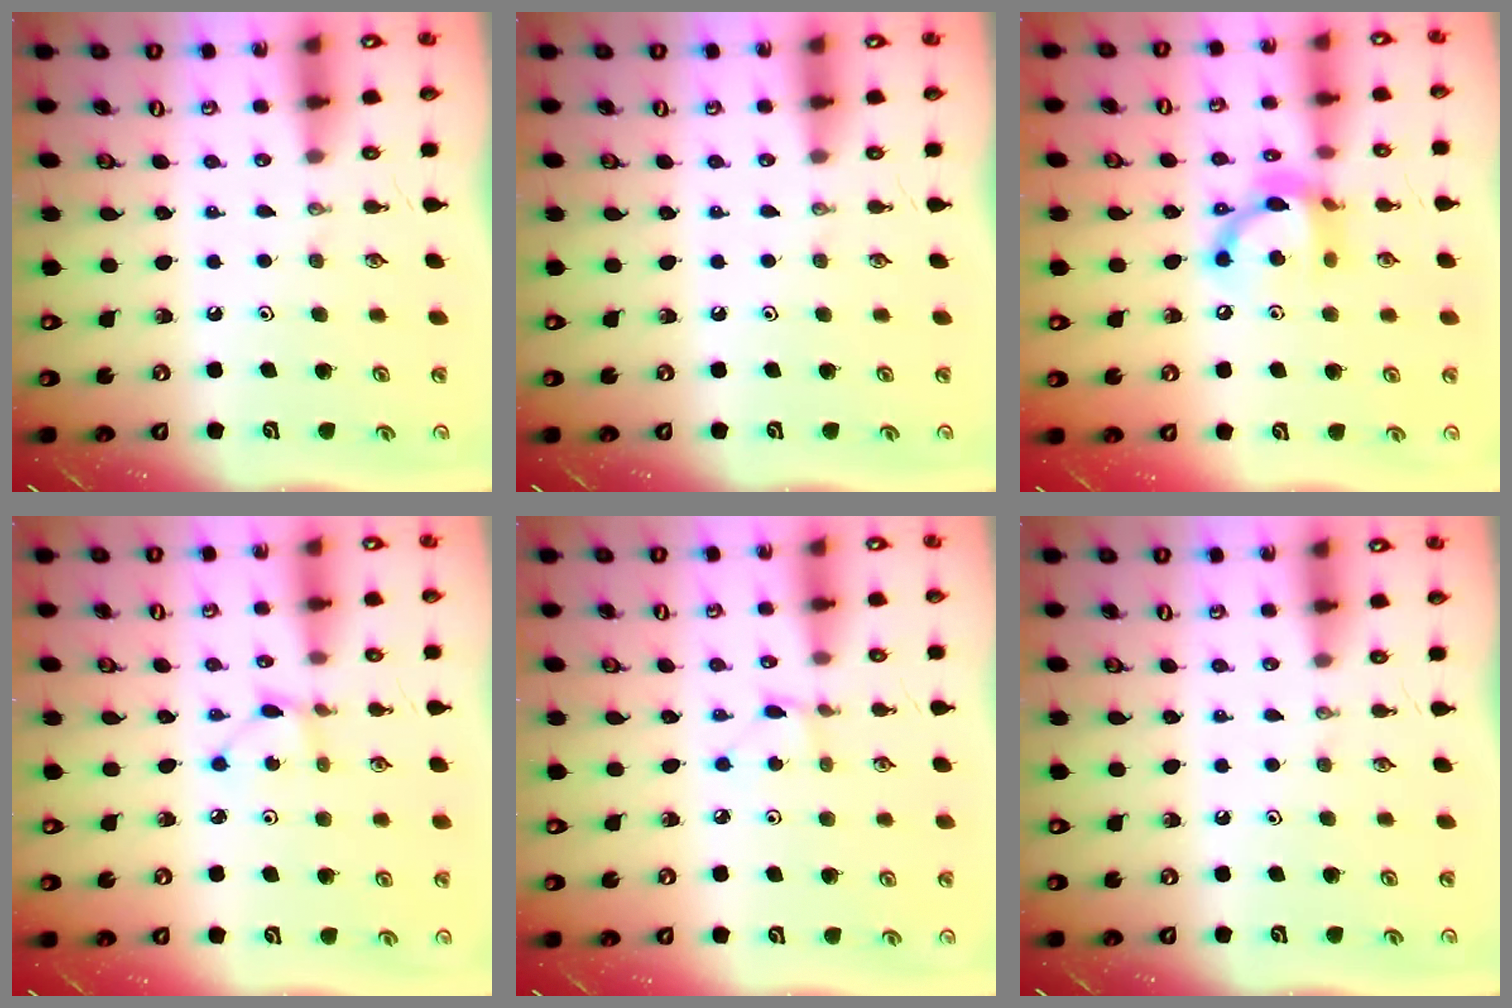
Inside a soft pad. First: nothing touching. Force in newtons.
{"total": 0.0}
{"total": 13.0, "press": 13.0, "slide": 1.0}
{"total": 1.5, "press": 1.5, "slide": 0.2}
{"total": 1.3, "press": 1.2, "slide": 0.1}
{"total": 0.0}